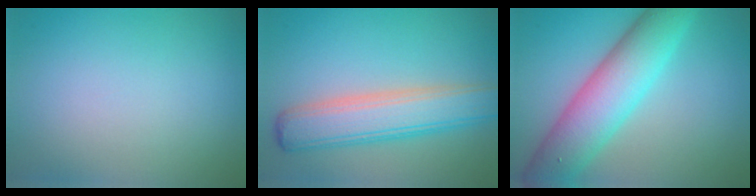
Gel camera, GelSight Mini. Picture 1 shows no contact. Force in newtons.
{"total": 6.0, "press": 6.0, "slide": 0.5}
{"total": 7.8, "press": 7.8, "slide": 0.2}